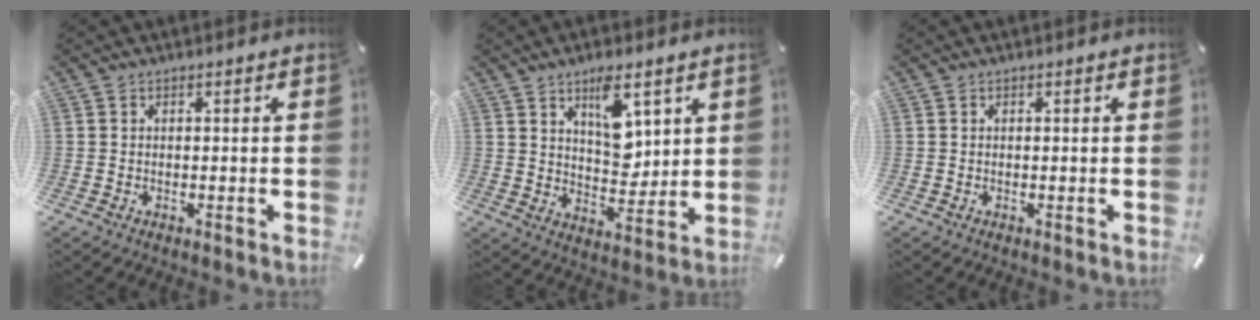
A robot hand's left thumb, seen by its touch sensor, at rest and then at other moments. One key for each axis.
{"total": 10.2, "fx": 5.2, "fy": 5.8, "fz": 6.6, "tx": -0.088, "ty": -0.027, "tz": 0.089}
{"total": 0.0}